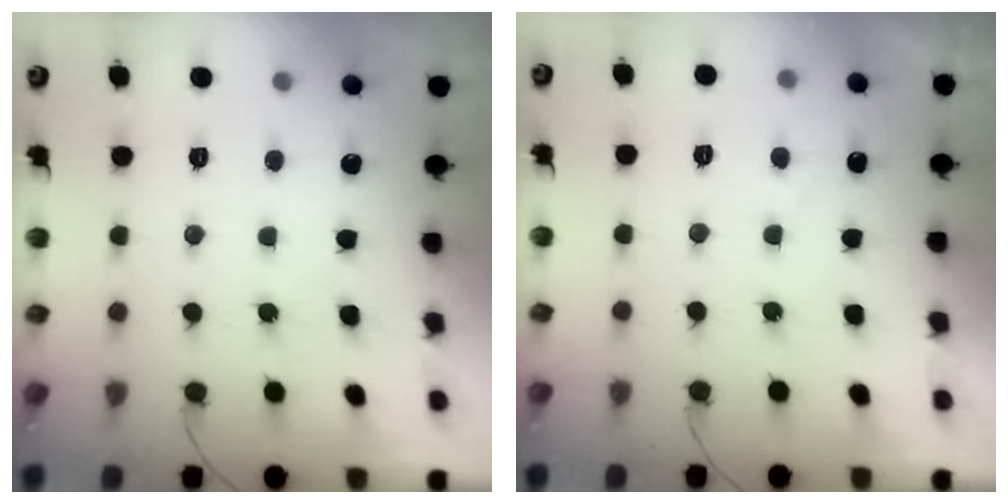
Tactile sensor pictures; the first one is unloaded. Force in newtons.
{"total": 1.7, "press": 1.6, "slide": 0.5}